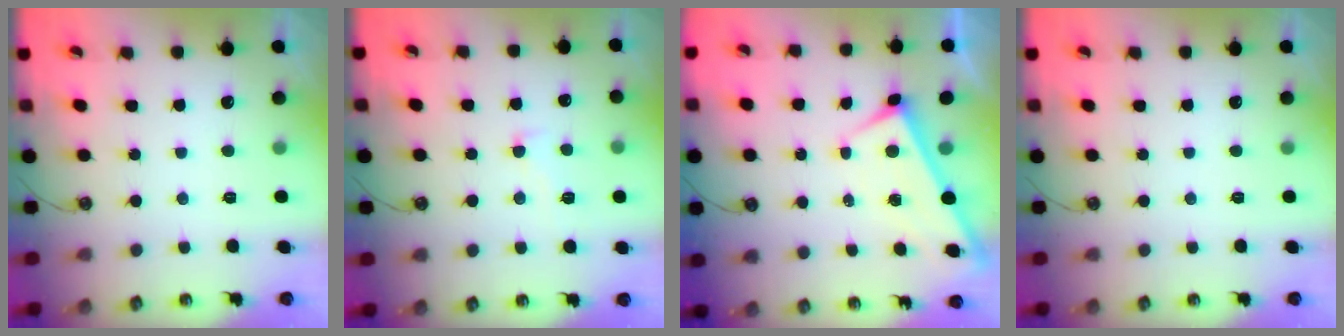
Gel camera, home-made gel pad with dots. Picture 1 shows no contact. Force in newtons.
{"total": 2.1, "press": 2.0, "slide": 0.8}
{"total": 1.3, "press": 1.3, "slide": 0.4}
{"total": 0.0}